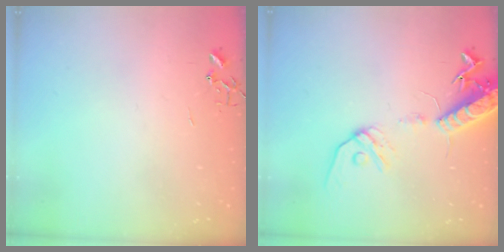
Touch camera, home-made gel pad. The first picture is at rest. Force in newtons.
{"total": 15.4, "press": 15.0, "slide": 3.4}